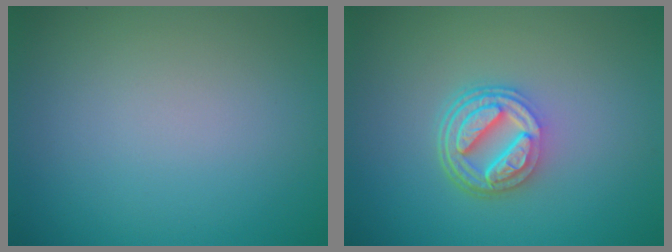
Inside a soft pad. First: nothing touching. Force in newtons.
{"total": 5.2, "press": 3.8, "slide": 3.6}